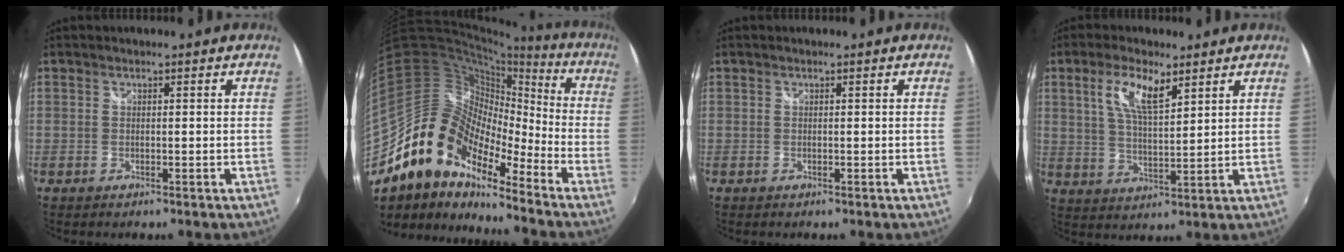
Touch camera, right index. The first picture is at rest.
{"total": 17.9, "force": [-12.1, 9.1, 9.4], "torque": [-0.165, -0.008, -0.236]}
{"total": 0.0}
{"total": 8.0, "force": [4.1, 2.6, 6.3], "torque": [-0.121, 0.005, 0.079]}